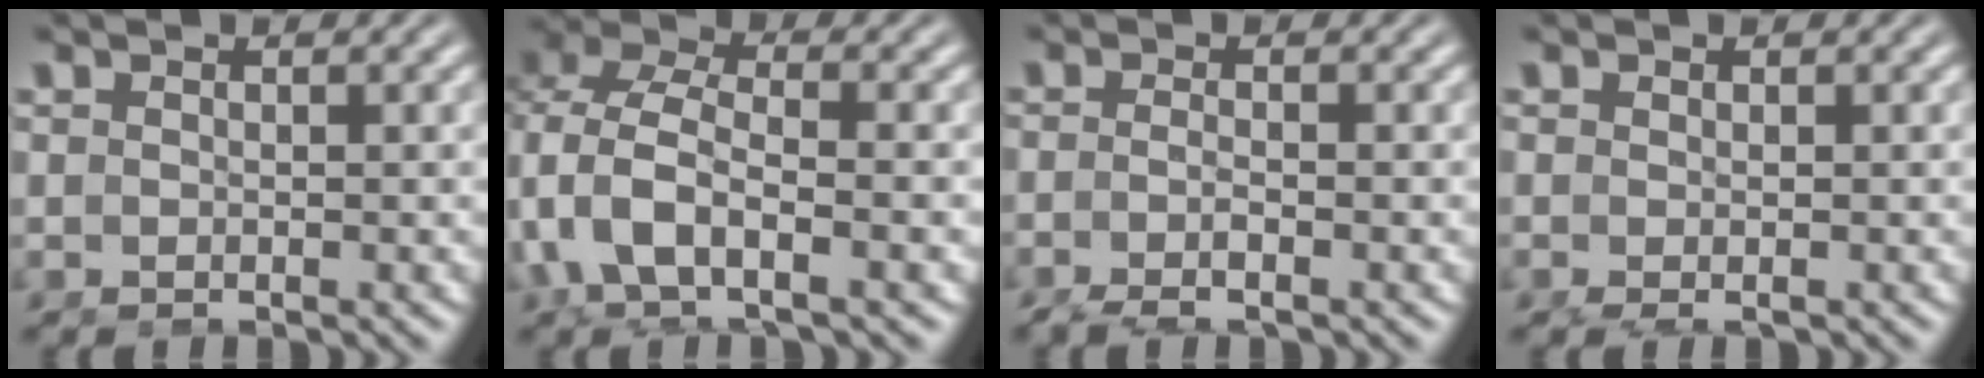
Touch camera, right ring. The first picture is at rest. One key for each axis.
{"total": 7.8, "fx": 0.2, "fy": 5.9, "fz": 5.2, "tx": -0.144, "ty": -0.018, "tz": 0.002}
{"total": 2.8, "fx": -1.8, "fy": 0.8, "fz": 1.9, "tx": -0.043, "ty": -0.015, "tz": -0.027}
{"total": 1.2, "fx": -0.8, "fy": 0.6, "fz": 0.7, "tx": -0.018, "ty": -0.015, "tz": -0.006}